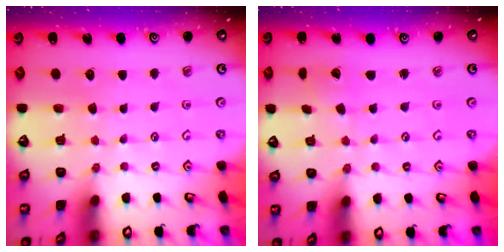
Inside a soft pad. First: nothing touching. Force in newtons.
{"total": 1.5, "press": 1.5, "slide": 0.2}